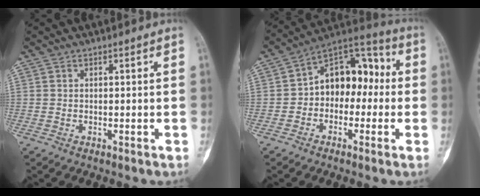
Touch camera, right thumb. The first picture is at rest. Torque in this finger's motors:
{"motor_torque": [0.15, 0.18, 0.16, -0.12, 0.23]}